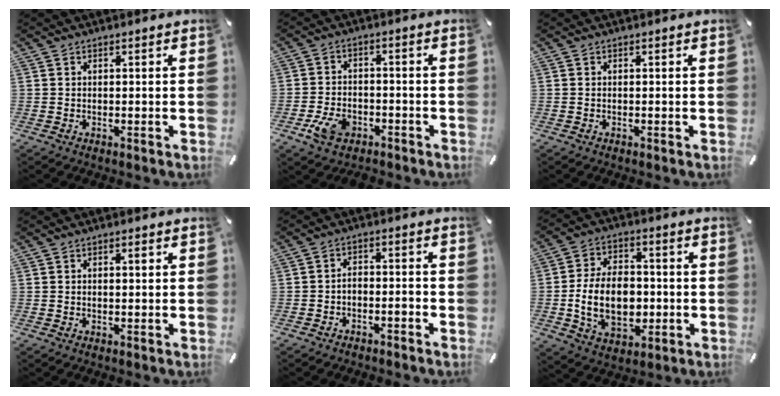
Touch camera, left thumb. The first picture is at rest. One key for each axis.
{"total": 6.2, "fx": -3.4, "fy": 4.1, "fz": 3.2, "tx": -0.066, "ty": 0.017, "tz": -0.062}
{"total": 0.0}
{"total": 1.2, "fx": 0.3, "fy": 0.5, "fz": 1.0, "tx": -0.013, "ty": 0.000, "tz": 0.001}
{"total": 3.1, "fx": -2.4, "fy": 1.4, "fz": 1.4, "tx": -0.024, "ty": 0.014, "tz": -0.047}
{"total": 14.7, "fx": -2.1, "fy": 10.1, "fz": 10.5, "tx": -0.197, "ty": 0.003, "tz": -0.035}